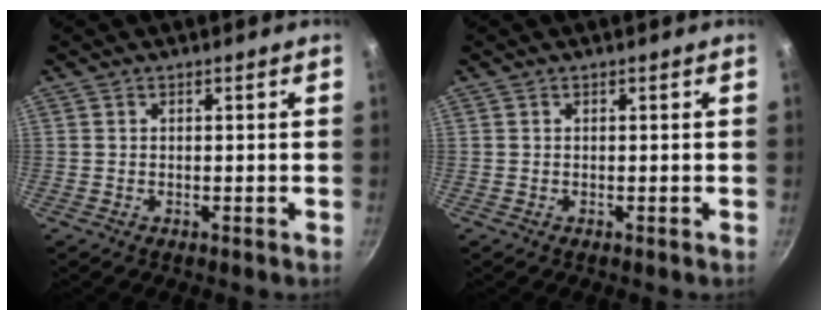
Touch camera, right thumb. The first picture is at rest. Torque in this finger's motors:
{"motor_torque": [0.00, 0.00, 0.00, 0.00, 0.00]}